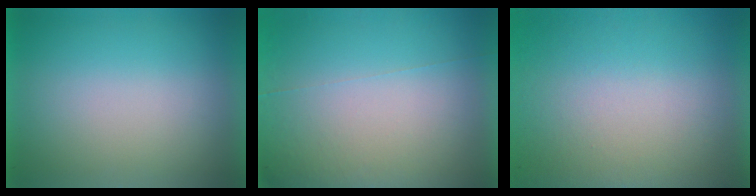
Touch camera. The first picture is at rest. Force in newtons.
{"total": 4.4}
{"total": 8.1}